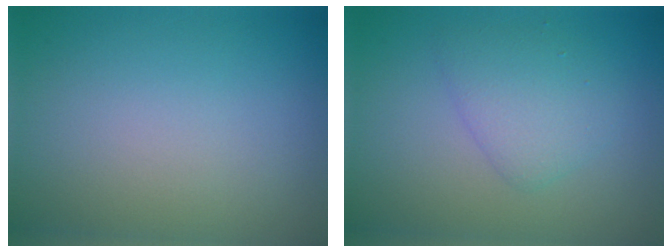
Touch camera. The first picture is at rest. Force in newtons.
{"total": 2.9, "press": 2.9, "slide": 0.0}